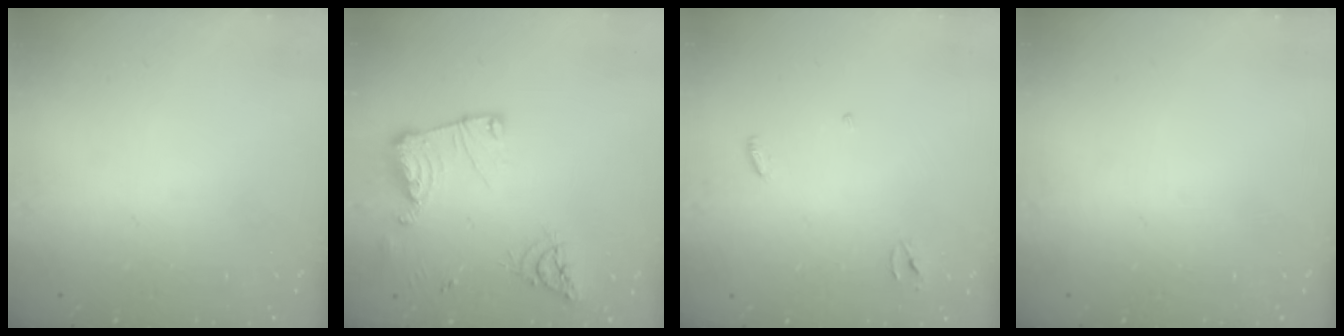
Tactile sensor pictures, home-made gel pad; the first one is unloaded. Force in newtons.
{"total": 15.0, "press": 14.9, "slide": 1.5}
{"total": 3.3, "press": 3.3, "slide": 0.3}
{"total": 0.0}